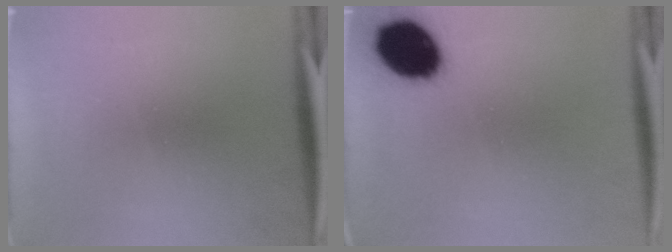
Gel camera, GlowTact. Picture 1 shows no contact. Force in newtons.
{"total": 14.6}